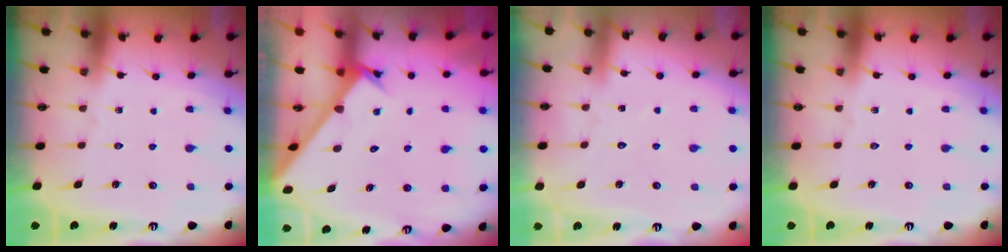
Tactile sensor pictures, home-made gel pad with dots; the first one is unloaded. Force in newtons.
{"total": 2.4, "press": 2.4, "slide": 0.2}
{"total": 4.8, "press": 4.8, "slide": 0.5}
{"total": 0.0}